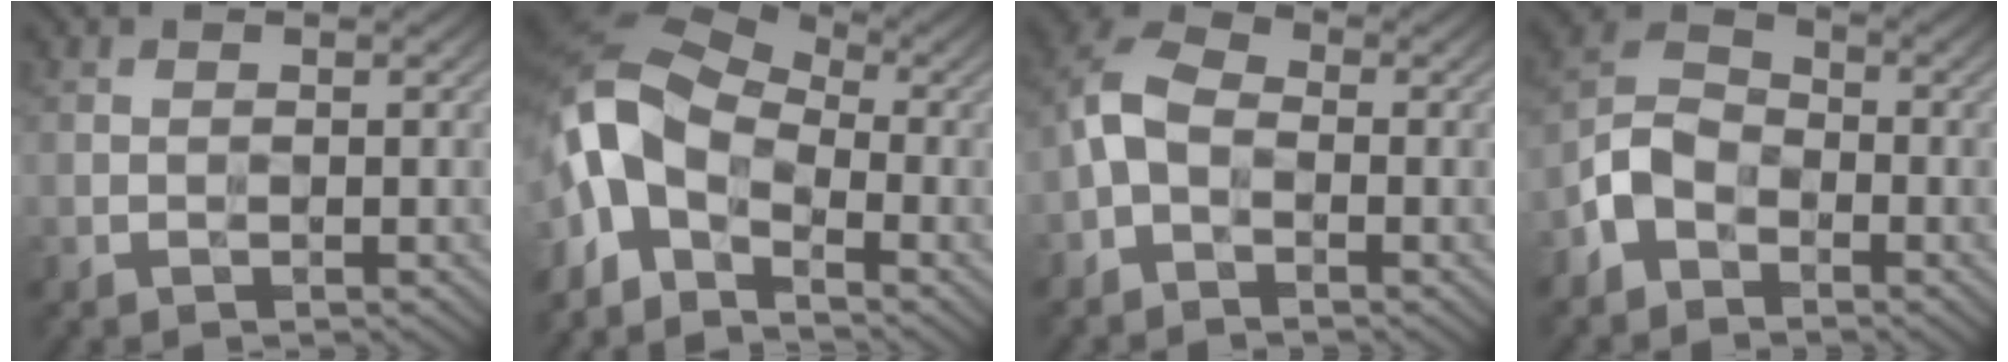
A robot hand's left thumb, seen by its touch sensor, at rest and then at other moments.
{"total": 10.7, "force": [-3.4, 5.3, 8.6], "torque": [-0.188, 0.009, -0.091]}
{"total": 4.8, "force": [-1.6, 3.1, 3.3], "torque": [-0.082, 0.010, -0.045]}
{"total": 5.6, "force": [-3.2, 3.7, 2.8], "torque": [-0.060, 0.006, -0.079]}